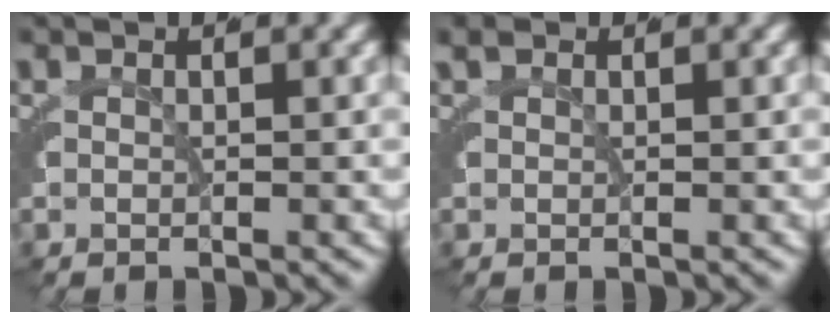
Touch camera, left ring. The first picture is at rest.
{"total": 0.5, "force": [0.5, 0.2, 0.1], "torque": [-0.008, -0.002, 0.013]}